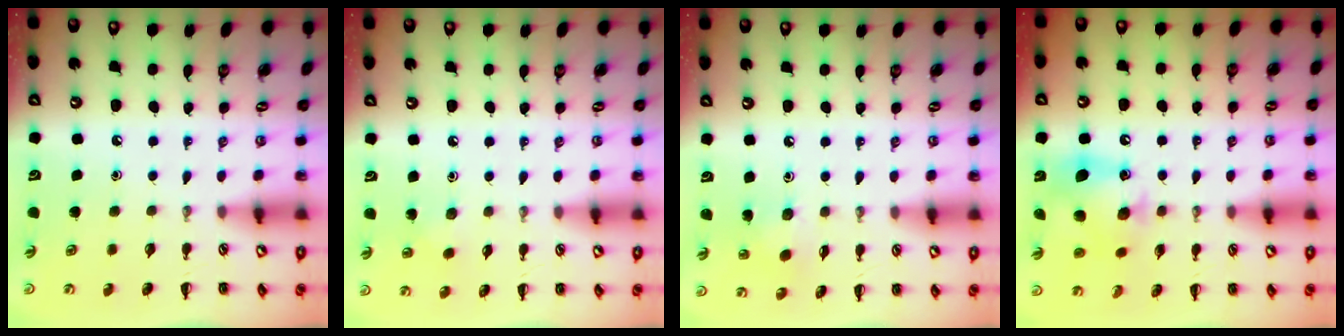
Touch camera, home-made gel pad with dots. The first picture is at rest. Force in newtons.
{"total": 3.8, "press": 3.6, "slide": 1.1}
{"total": 3.8, "press": 3.7, "slide": 1.0}
{"total": 11.8, "press": 11.7, "slide": 1.7}